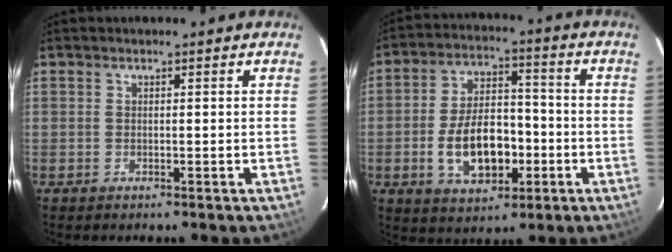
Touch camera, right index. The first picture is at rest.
{"total": 13.0, "force": [-3.7, 7.3, 10.1], "torque": [-0.197, 0.014, -0.049]}